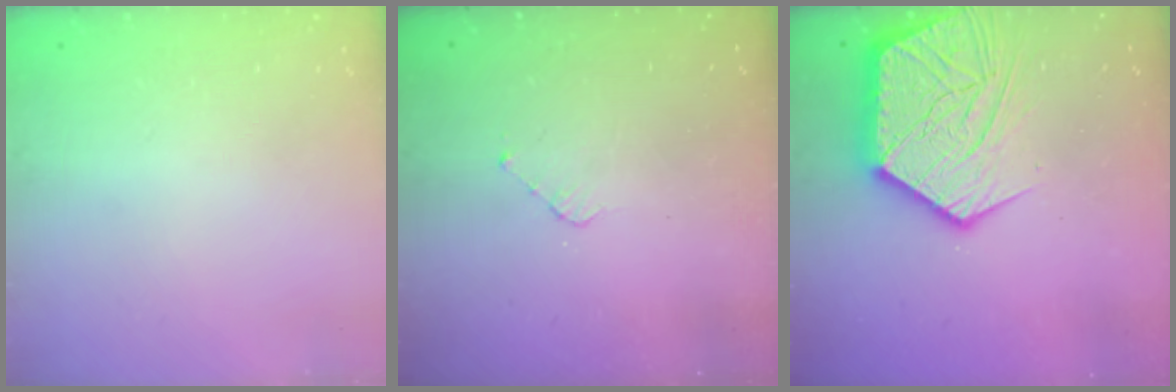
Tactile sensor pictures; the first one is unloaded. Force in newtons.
{"total": 2.8, "press": 2.8, "slide": 0.2}
{"total": 21.3, "press": 21.2, "slide": 1.6}